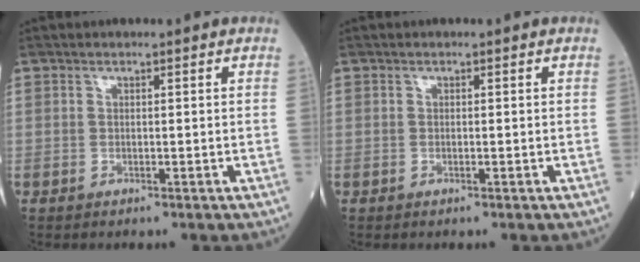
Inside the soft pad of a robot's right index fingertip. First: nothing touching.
{"total": 0.0}